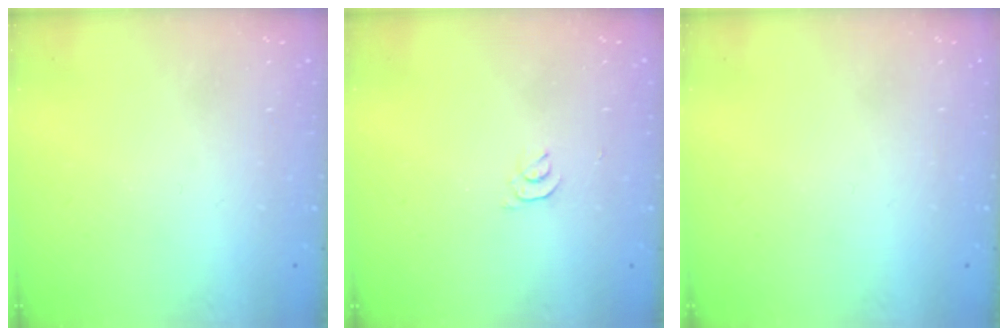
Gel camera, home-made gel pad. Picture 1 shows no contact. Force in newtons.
{"total": 3.3, "press": 3.2, "slide": 0.5}
{"total": 0.0}